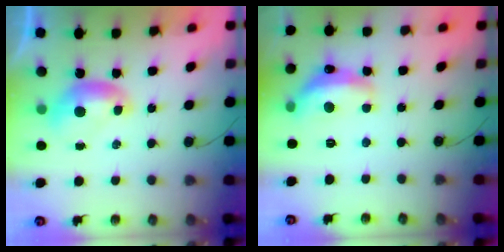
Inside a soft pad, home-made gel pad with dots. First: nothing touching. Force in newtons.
{"total": 8.2, "press": 8.2, "slide": 0.7}